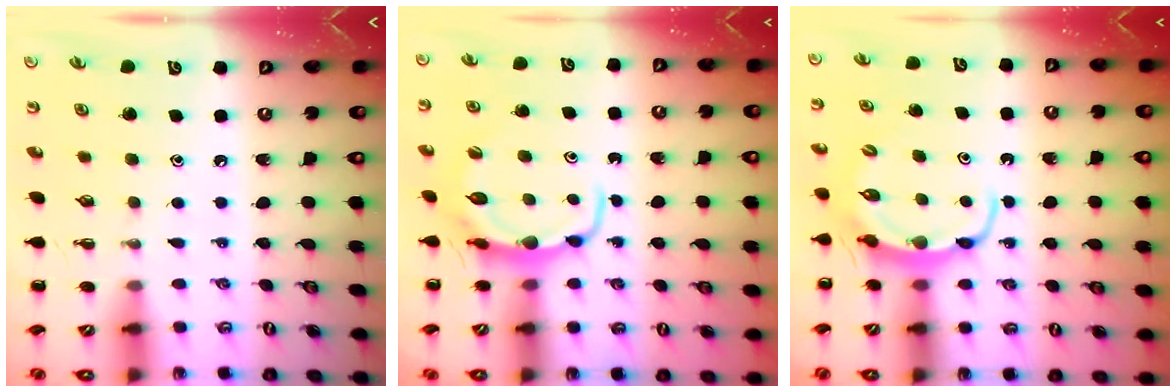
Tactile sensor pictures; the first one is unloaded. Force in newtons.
{"total": 6.2, "press": 6.0, "slide": 1.2}
{"total": 5.9, "press": 5.9, "slide": 0.6}